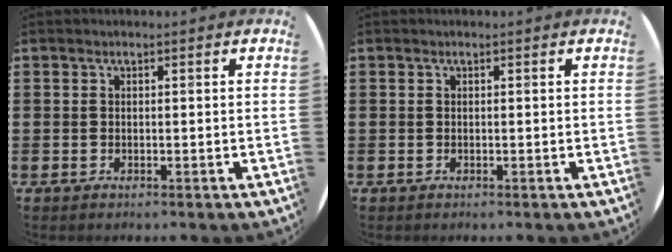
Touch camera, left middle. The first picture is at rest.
{"total": 0.0}